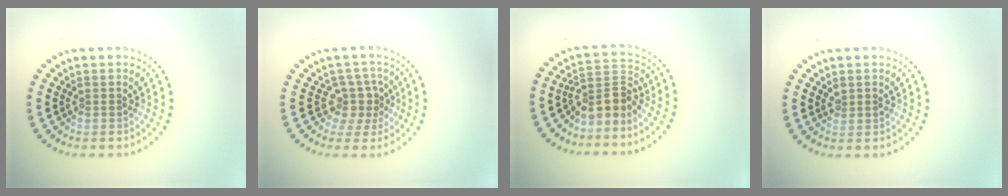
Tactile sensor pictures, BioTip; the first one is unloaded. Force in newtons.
{"total": 2.8, "press": 2.2, "slide": 1.8}
{"total": 3.1, "press": 2.3, "slide": 2.1}
{"total": 0.8, "press": 0.8, "slide": 0.1}